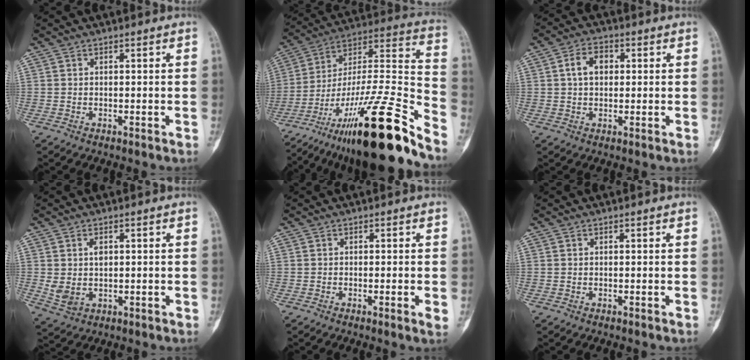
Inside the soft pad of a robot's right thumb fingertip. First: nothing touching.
{"total": 30.3, "force": [-20.6, 4.9, 21.7], "torque": [-0.313, 0.081, -0.343]}
{"total": 5.4, "force": [0.9, 3.8, 3.7], "torque": [-0.056, 0.012, 0.012]}
{"total": 5.4, "force": [0.7, 3.6, 4.0], "torque": [-0.073, -0.005, 0.023]}
{"total": 2.3, "force": [-0.5, 0.2, 2.2], "torque": [-0.039, -0.007, -0.007]}
{"total": 0.0}